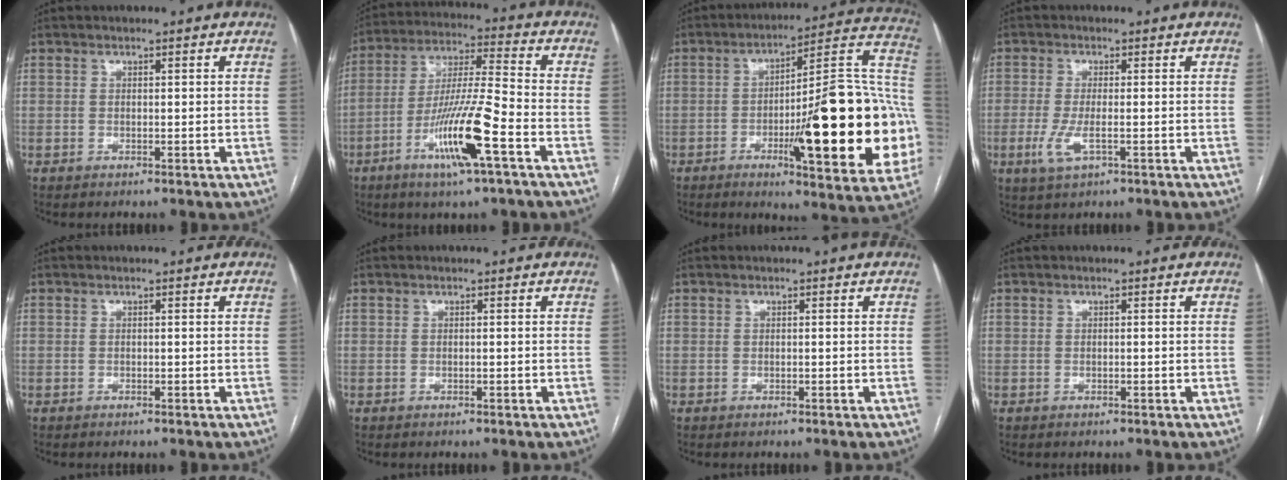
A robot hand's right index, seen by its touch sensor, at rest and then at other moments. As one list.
[{"total": 13.8, "force": [-6.2, 0.2, 12.3], "torque": [-0.241, -0.011, -0.114]}, {"total": 27.1, "force": [-5.6, 4.0, 26.2], "torque": [-0.296, 0.011, -0.075]}, {"total": 4.1, "force": [-1.3, 0.9, 3.8], "torque": [-0.088, -0.010, -0.023]}, {"total": 0.0}, {"total": 0.0}, {"total": 0.0}, {"total": 0.0}]